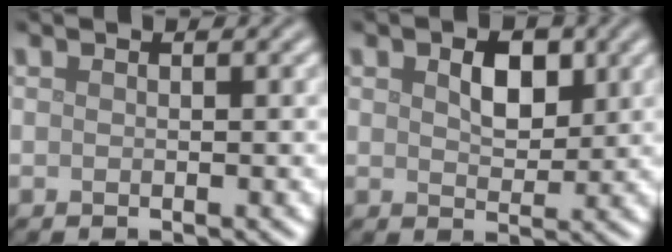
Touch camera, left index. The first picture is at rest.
{"total": 3.0, "force": [1.0, 1.9, 2.2], "torque": [-0.040, 0.000, 0.016]}